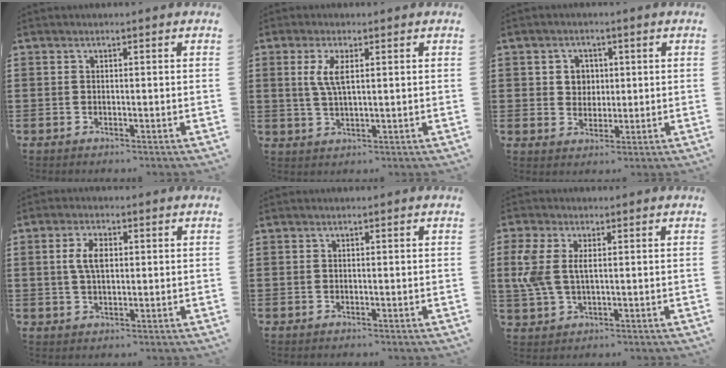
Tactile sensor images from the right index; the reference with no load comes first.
{"total": 4.2, "force": [1.2, 1.2, 3.8], "torque": [-0.081, 0.005, 0.020]}
{"total": 3.4, "force": [0.7, 3.1, 1.1], "torque": [-0.035, 0.012, 0.010]}
{"total": 4.6, "force": [0.7, 2.3, 3.9], "torque": [-0.082, 0.012, 0.010]}
{"total": 0.0}
{"total": 5.4, "force": [1.2, 2.8, 4.4], "torque": [-0.121, -0.003, 0.012]}